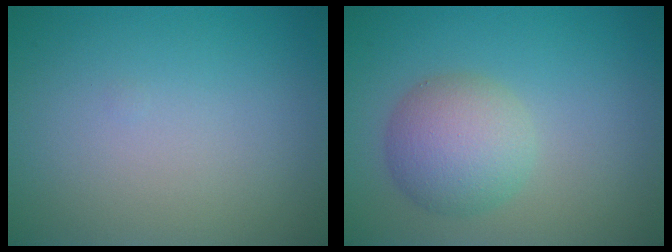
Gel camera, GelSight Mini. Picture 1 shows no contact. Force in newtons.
{"total": 4.7, "press": 4.7, "slide": 0.1}